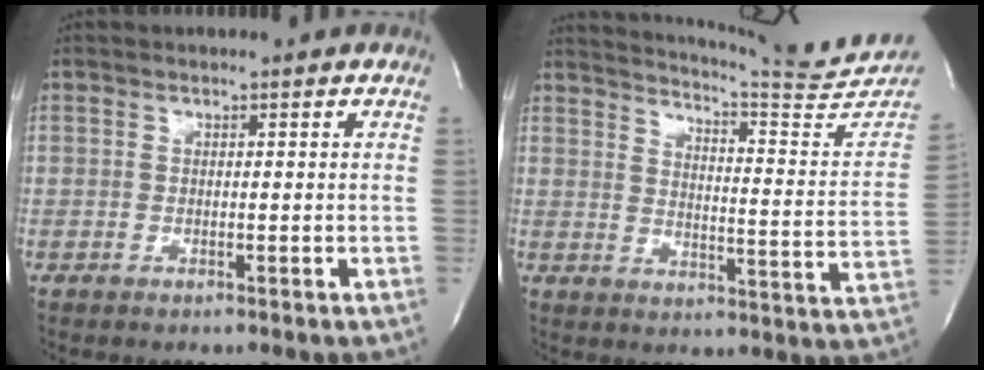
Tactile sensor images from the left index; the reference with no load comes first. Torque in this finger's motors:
{"motor_torque": [0.45, -1.07, 0.01, 0.00]}